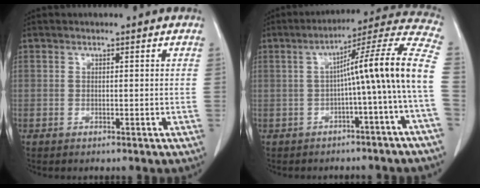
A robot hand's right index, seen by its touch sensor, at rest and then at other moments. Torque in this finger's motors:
{"motor_torque": [1.40, -0.53, 0.69, 0.16]}